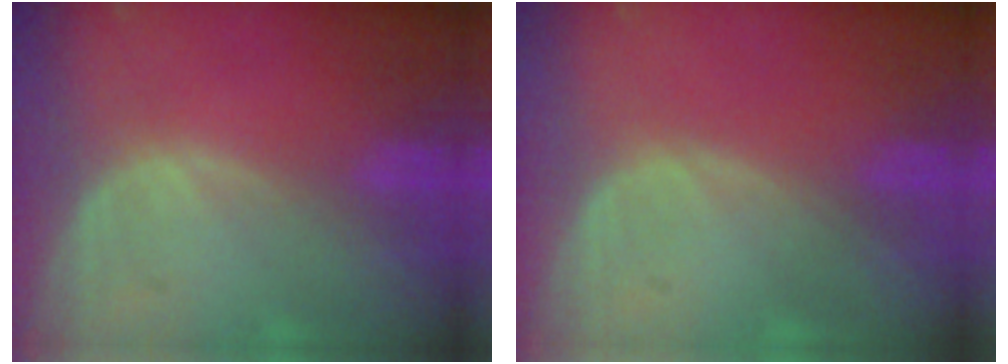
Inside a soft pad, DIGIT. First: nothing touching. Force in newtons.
{"total": 0.0}